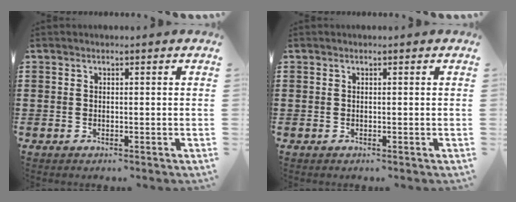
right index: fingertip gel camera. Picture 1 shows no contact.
{"total": 0.0}